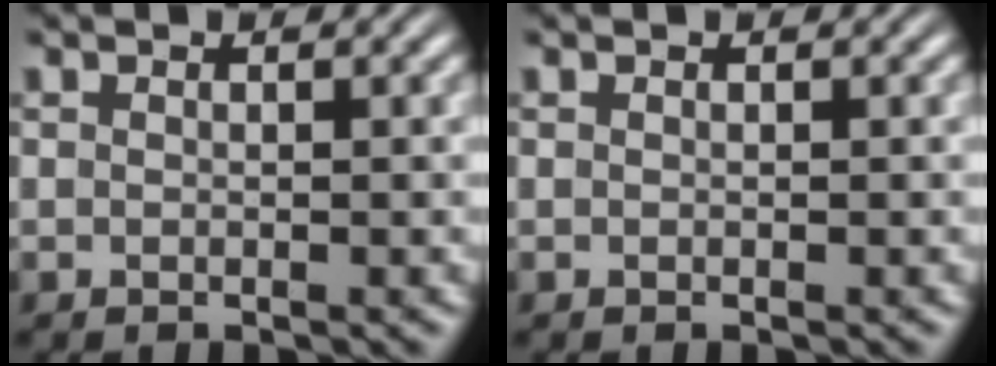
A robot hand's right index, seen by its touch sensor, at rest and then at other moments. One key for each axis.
{"total": 0.0}